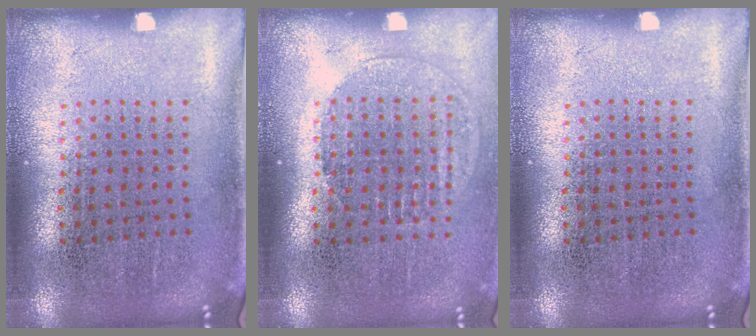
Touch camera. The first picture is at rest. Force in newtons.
{"total": 1.3, "press": 1.1, "slide": 0.5}
{"total": 0.0}